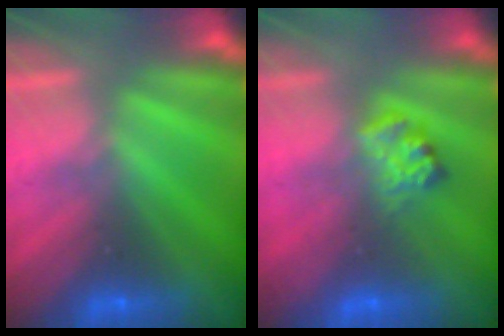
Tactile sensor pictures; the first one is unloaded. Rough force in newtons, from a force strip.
{"total": 2.4}